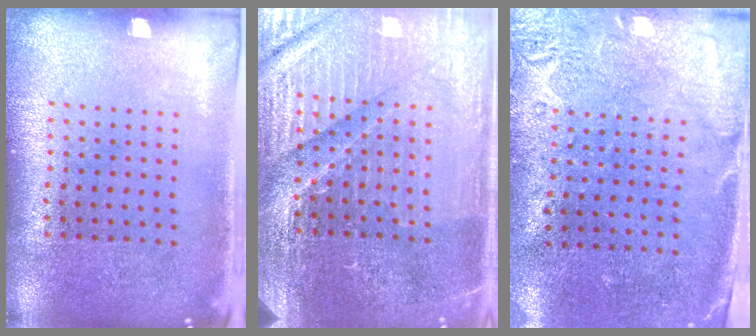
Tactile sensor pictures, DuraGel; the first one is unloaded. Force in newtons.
{"total": 4.8, "press": 4.6, "slide": 1.6}
{"total": 2.7, "press": 2.3, "slide": 1.5}